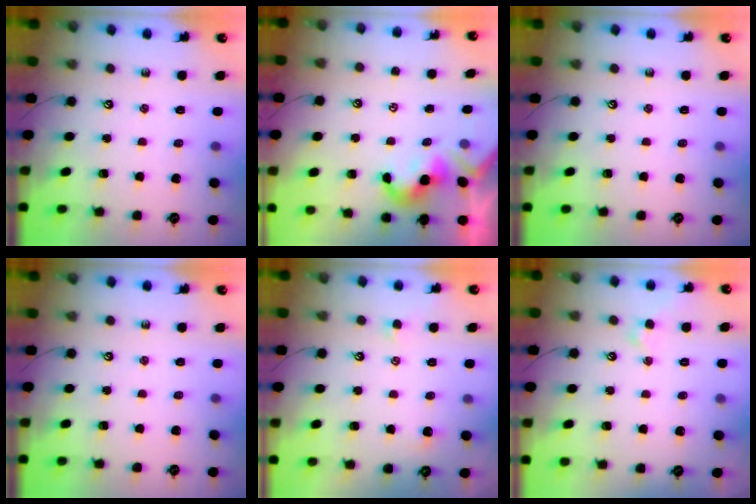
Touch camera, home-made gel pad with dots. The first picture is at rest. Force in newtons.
{"total": 2.1, "press": 2.0, "slide": 0.5}
{"total": 0.0}
{"total": 0.0}
{"total": 0.0}
{"total": 1.0, "press": 1.0, "slide": 0.1}